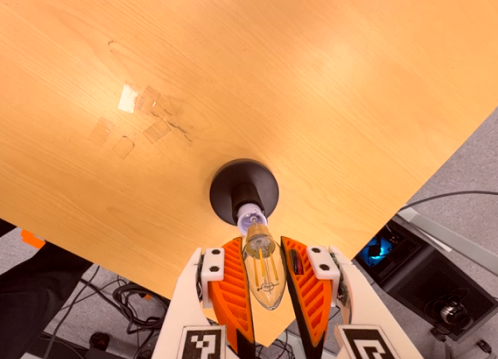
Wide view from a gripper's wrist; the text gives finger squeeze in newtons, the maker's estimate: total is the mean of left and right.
{"total": 12.8, "left": 13.7, "right": 11.9}